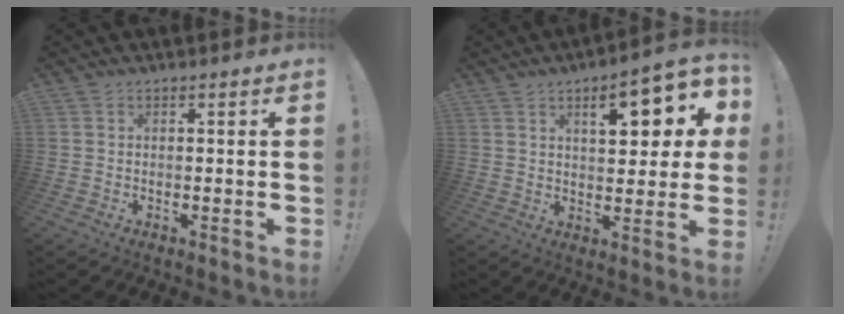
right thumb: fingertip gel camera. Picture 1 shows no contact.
{"total": 13.4, "force": [5.4, 4.9, 11.3], "torque": [-0.148, -0.021, 0.082]}